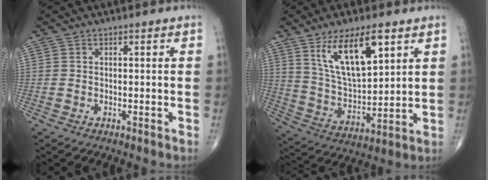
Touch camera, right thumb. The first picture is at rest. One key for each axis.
{"total": 14.8, "fx": 7.5, "fy": 5.6, "fz": 11.5, "tx": -0.182, "ty": -0.037, "tz": 0.149}